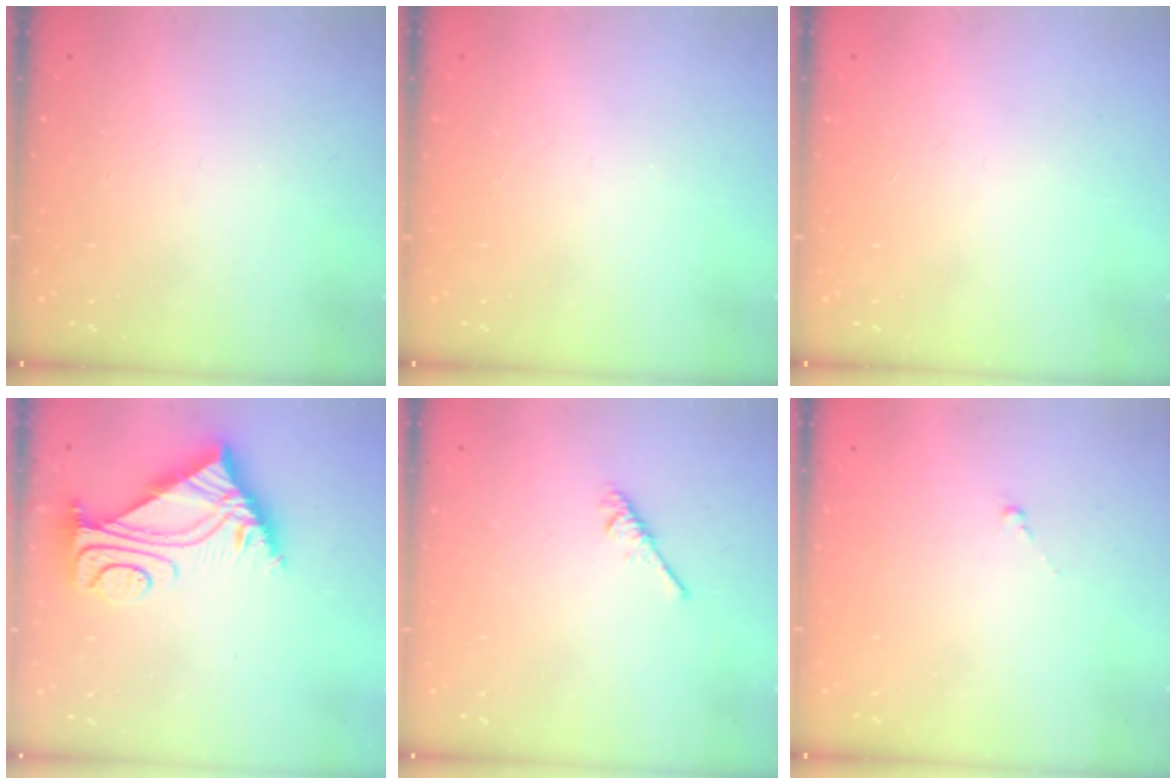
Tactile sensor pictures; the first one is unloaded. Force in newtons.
{"total": 0.0}
{"total": 0.0}
{"total": 6.8, "press": 6.8, "slide": 0.5}
{"total": 1.9, "press": 1.9, "slide": 0.4}
{"total": 0.0}